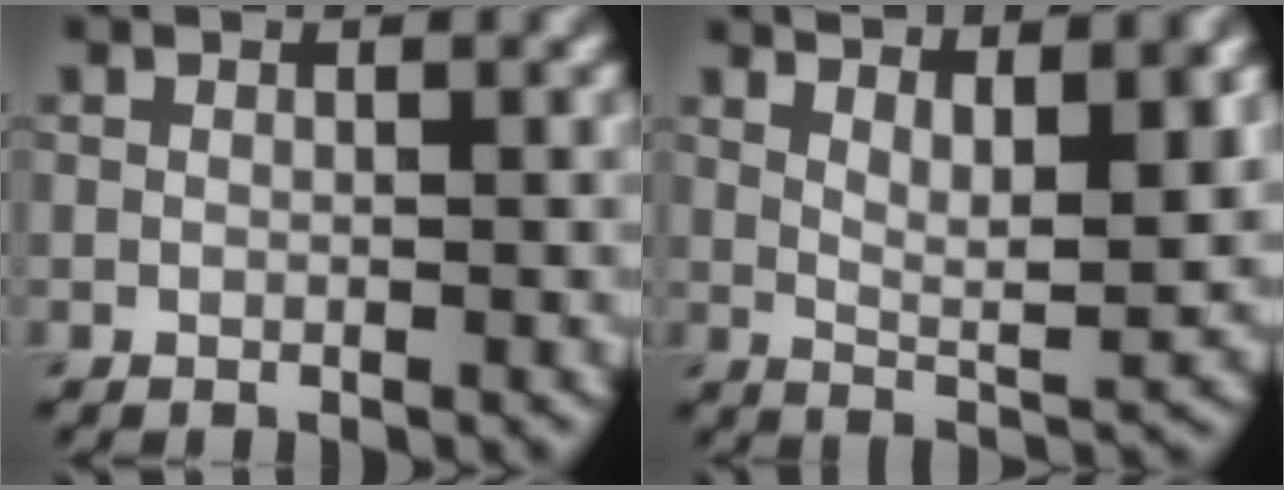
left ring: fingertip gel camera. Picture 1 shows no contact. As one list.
[{"total": 7.1, "force": [3.9, 1.7, 5.6], "torque": [-0.068, 0.003, 0.059]}]